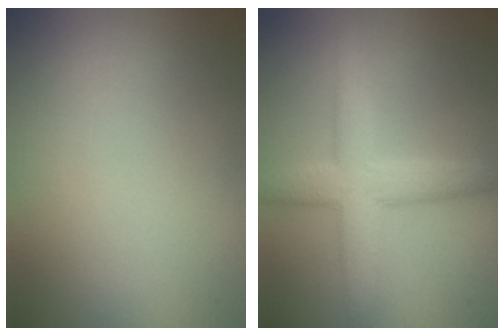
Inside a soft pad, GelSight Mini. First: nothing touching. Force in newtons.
{"total": 4.9, "press": 4.9, "slide": 0.1}